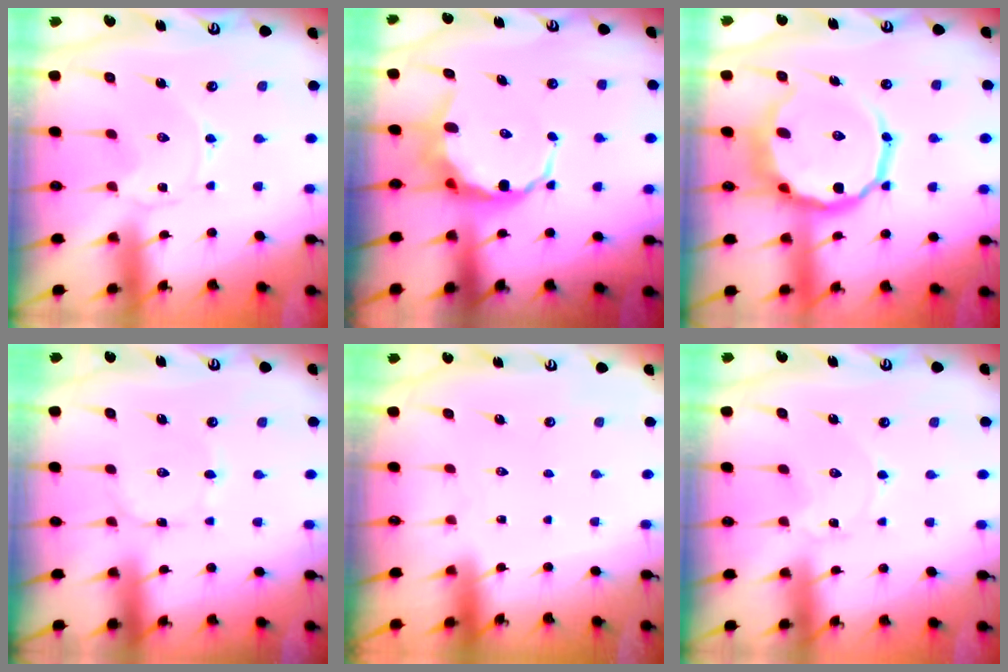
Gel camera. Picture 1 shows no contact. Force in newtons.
{"total": 9.3, "press": 9.0, "slide": 2.4}
{"total": 15.7, "press": 15.3, "slide": 3.5}
{"total": 0.6, "press": 0.6, "slide": 0.0}
{"total": 1.5, "press": 1.5, "slide": 0.1}
{"total": 0.7, "press": 0.7, "slide": 0.0}